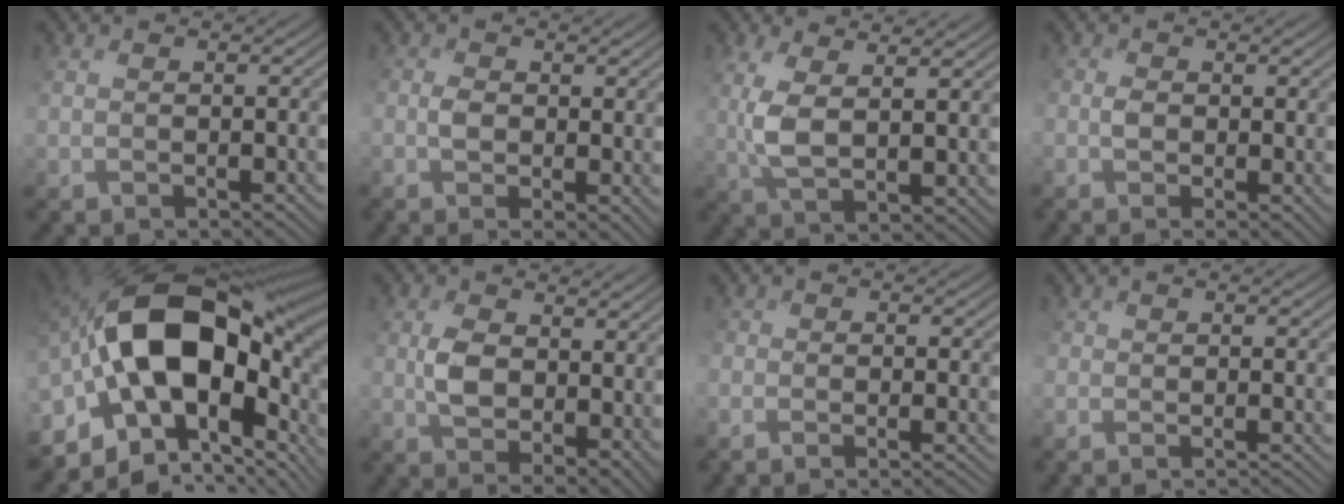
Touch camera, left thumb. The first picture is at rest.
{"total": 4.3, "force": [-0.1, 2.1, 3.8], "torque": [-0.072, -0.004, -0.003]}
{"total": 6.0, "force": [2.7, 1.7, 5.1], "torque": [-0.113, 0.003, 0.050]}
{"total": 3.1, "force": [0.0, 1.3, 2.8], "torque": [-0.058, -0.001, -0.002]}
{"total": 21.2, "force": [2.0, 12.9, 16.8], "torque": [-0.331, -0.008, 0.042]}
{"total": 7.1, "force": [0.9, 4.3, 5.6], "torque": [-0.108, -0.002, 0.016]}
{"total": 4.6, "force": [-3.6, 1.2, 2.6], "torque": [-0.038, -0.007, -0.043]}
{"total": 4.0, "force": [-3.3, 0.9, 2.1], "torque": [-0.027, -0.003, -0.039]}